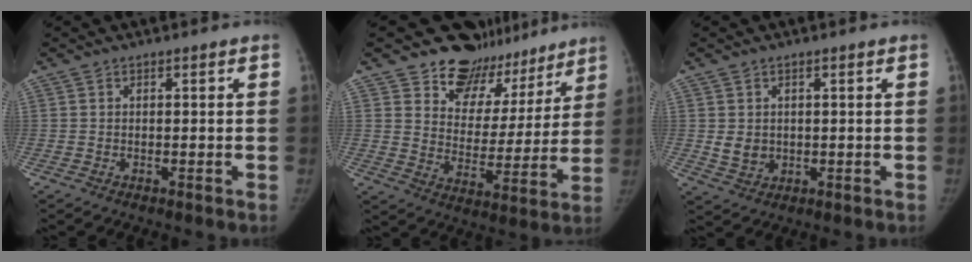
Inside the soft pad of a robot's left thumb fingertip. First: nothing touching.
{"total": 16.2, "force": [13.1, 9.3, 2.5], "torque": [0.019, -0.098, 0.179]}
{"total": 3.7, "force": [0.4, 3.1, 1.9], "torque": [-0.022, -0.008, 0.019]}